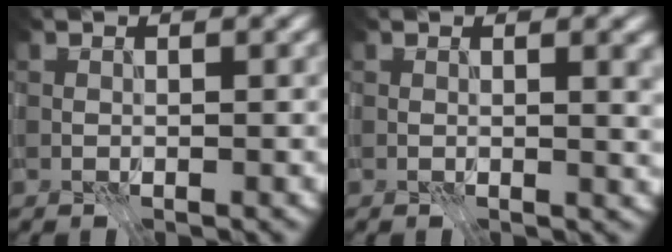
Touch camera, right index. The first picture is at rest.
{"total": 2.0, "force": [0.6, 0.5, 1.9], "torque": [-0.021, 0.001, 0.006]}